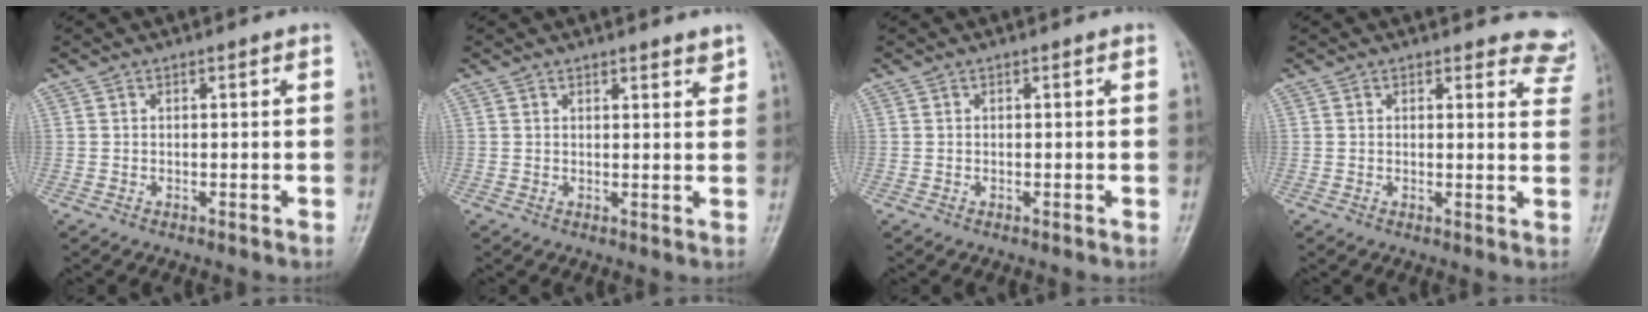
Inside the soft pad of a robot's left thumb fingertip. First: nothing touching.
{"total": 2.3, "force": [1.9, 0.6, 1.2], "torque": [-0.009, -0.012, 0.025]}
{"total": 0.0}
{"total": 6.7, "force": [6.2, 2.4, 0.4], "torque": [0.044, -0.035, 0.036]}